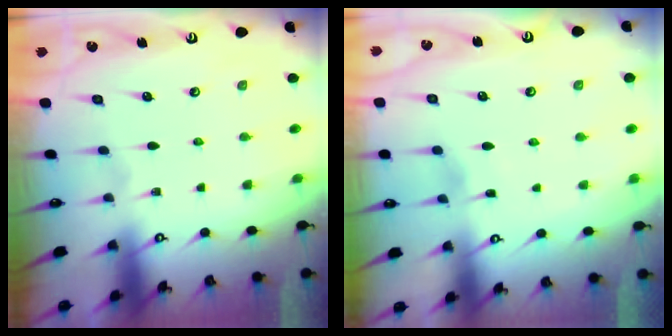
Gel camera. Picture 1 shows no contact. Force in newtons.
{"total": 2.2, "press": 2.2, "slide": 0.2}